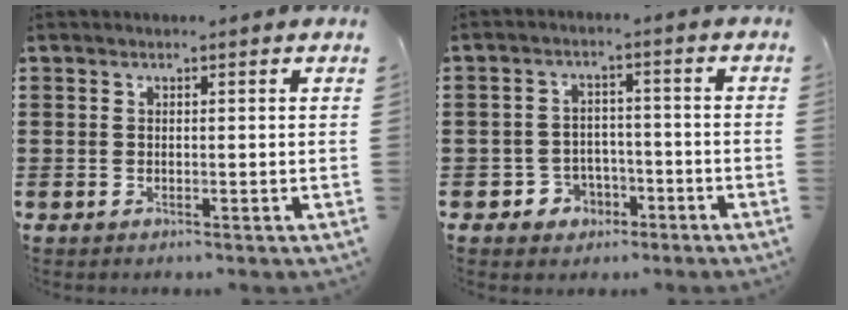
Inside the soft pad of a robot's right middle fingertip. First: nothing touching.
{"total": 3.8, "force": [-2.5, 2.8, 0.7], "torque": [-0.022, 0.010, -0.054]}